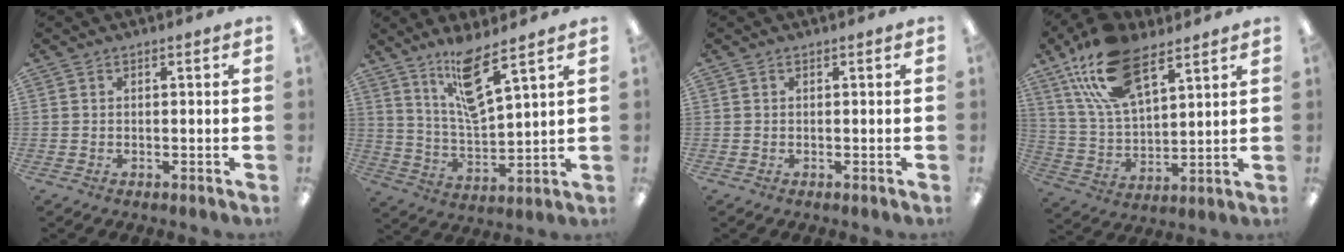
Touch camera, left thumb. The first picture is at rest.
{"total": 12.3, "force": [8.9, 2.6, 8.1], "torque": [-0.149, -0.038, 0.152]}
{"total": 0.0}
{"total": 19.2, "force": [11.5, 9.1, 12.4], "torque": [-0.253, -0.034, 0.203]}